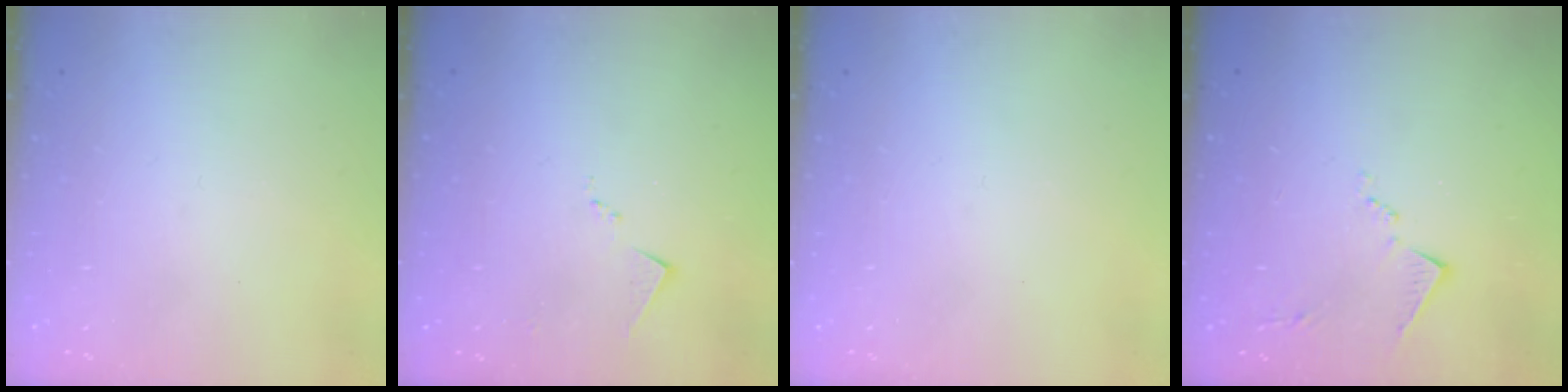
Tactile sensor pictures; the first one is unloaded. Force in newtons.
{"total": 6.5, "press": 6.5, "slide": 0.5}
{"total": 0.0}
{"total": 8.3, "press": 8.3, "slide": 0.4}